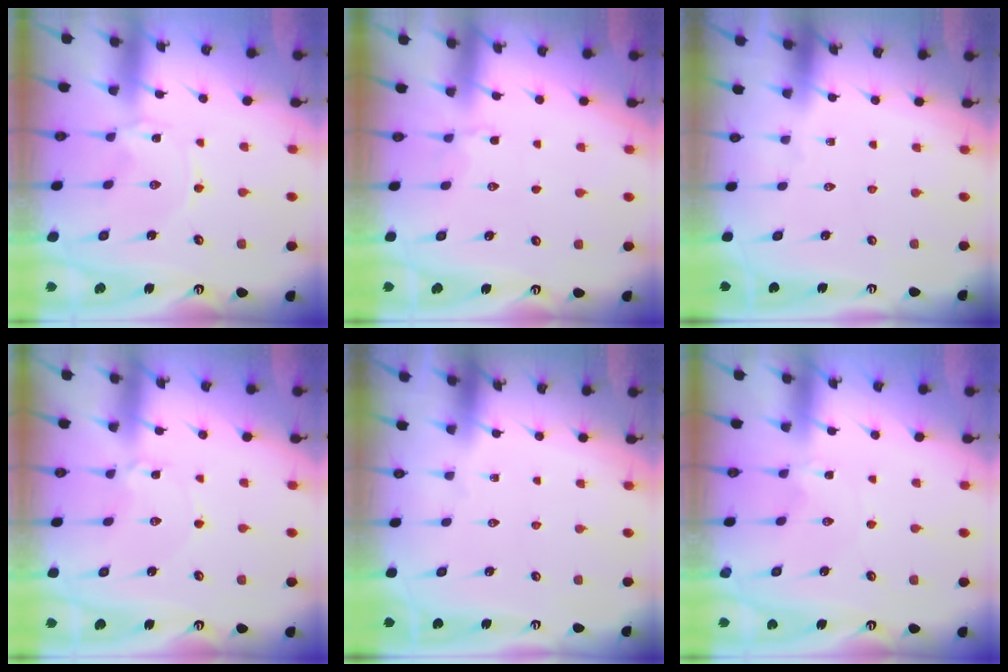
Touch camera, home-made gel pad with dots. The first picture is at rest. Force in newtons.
{"total": 2.6, "press": 2.2, "slide": 1.4}
{"total": 0.0}
{"total": 2.3, "press": 2.3, "slide": 0.2}
{"total": 0.0}
{"total": 0.0}